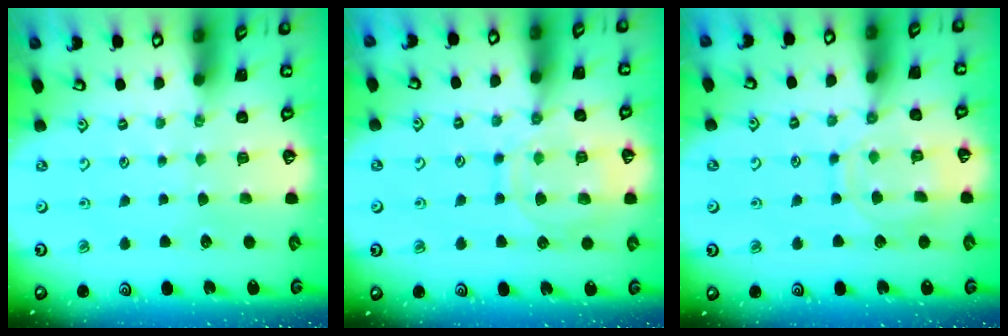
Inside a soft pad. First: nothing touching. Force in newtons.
{"total": 12.6, "press": 12.5, "slide": 1.1}
{"total": 11.7, "press": 11.7, "slide": 0.8}